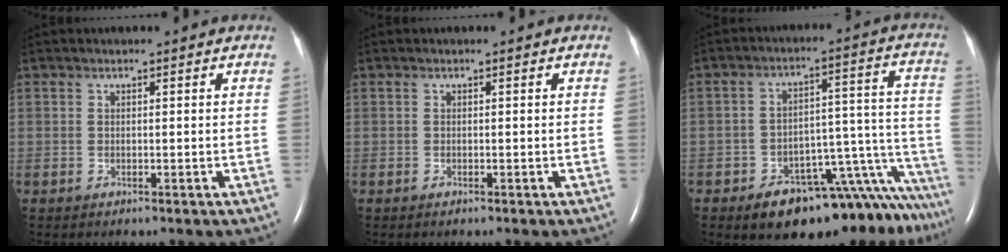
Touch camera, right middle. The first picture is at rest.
{"total": 0.0}
{"total": 17.7, "force": [-14.8, 4.0, 8.8], "torque": [-0.015, 0.058, -0.193]}